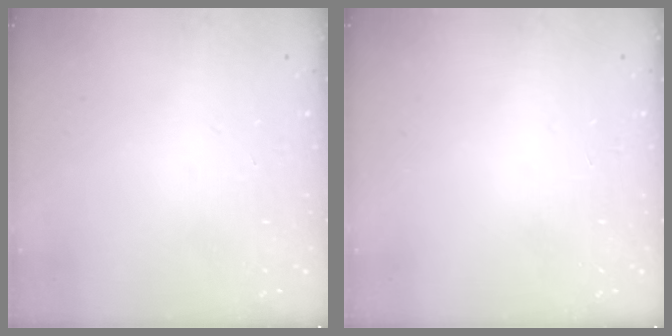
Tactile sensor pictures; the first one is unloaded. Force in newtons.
{"total": 0.0}